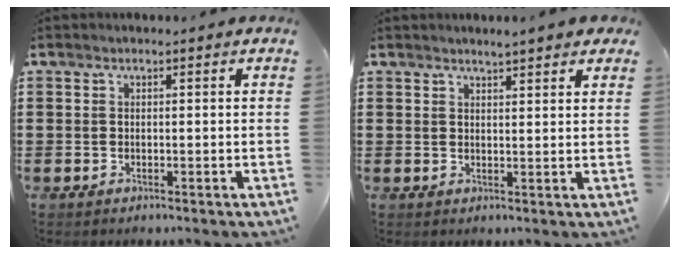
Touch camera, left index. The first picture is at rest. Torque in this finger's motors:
{"motor_torque": [0.96, -0.55, 0.45, 0.05]}